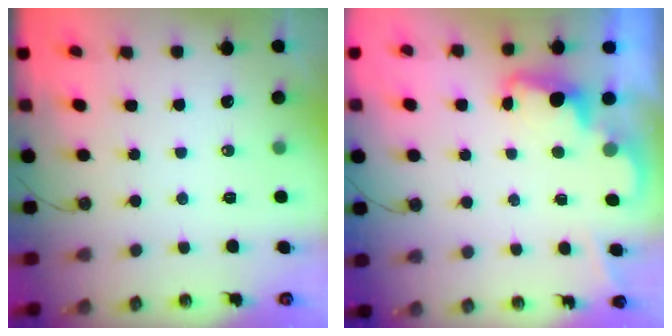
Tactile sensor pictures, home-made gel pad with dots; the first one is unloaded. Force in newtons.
{"total": 2.5, "press": 2.4, "slide": 0.5}